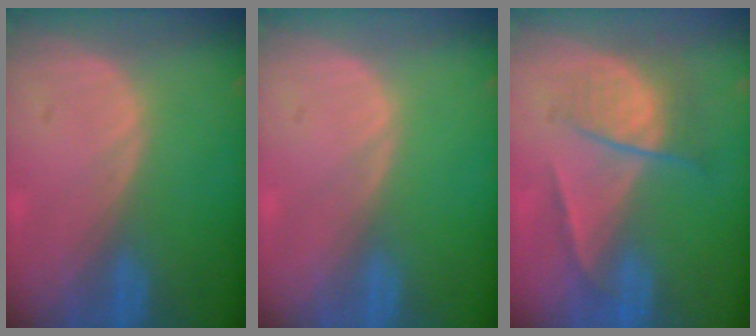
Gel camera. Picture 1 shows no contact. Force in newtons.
{"total": 0.0}
{"total": 6.7, "press": 5.8, "slide": 3.4}